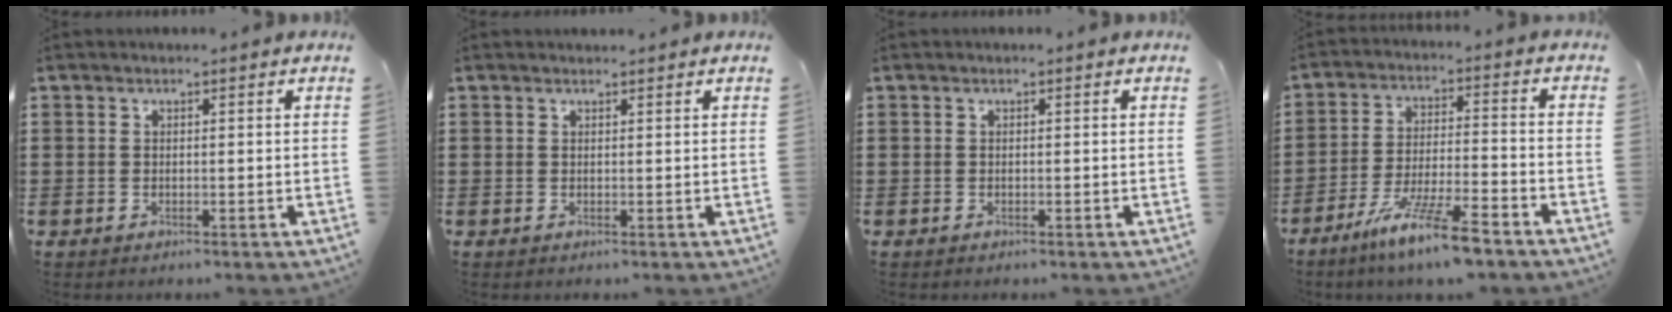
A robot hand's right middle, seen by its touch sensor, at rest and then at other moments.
{"total": 0.6, "force": [0.6, 0.0, 0.0], "torque": [-0.002, -0.003, 0.012]}
{"total": 0.0}
{"total": 9.5, "force": [-7.3, 0.3, 6.1], "torque": [-0.118, -0.005, -0.138]}